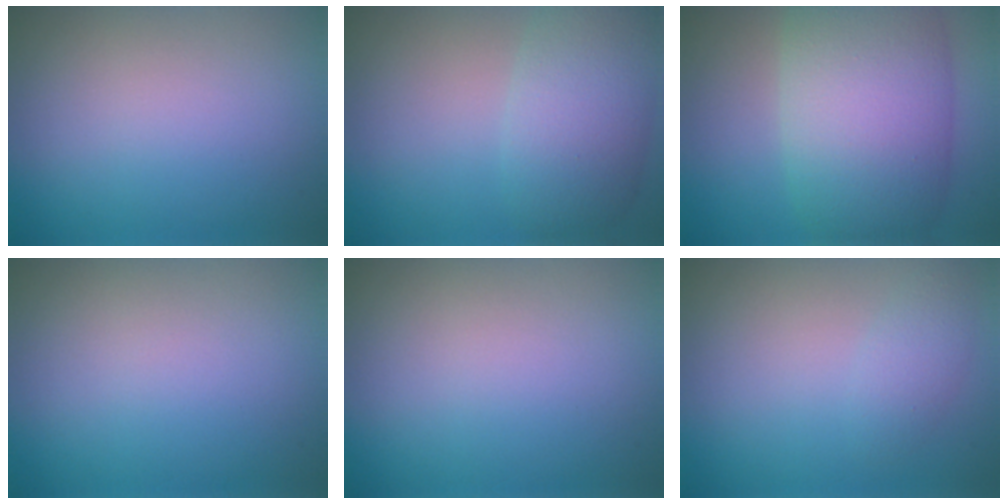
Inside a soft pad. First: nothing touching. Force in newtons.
{"total": 5.9, "press": 5.9, "slide": 0.1}
{"total": 11.3, "press": 11.3, "slide": 0.5}
{"total": 0.0}
{"total": 0.0}
{"total": 1.6, "press": 1.6, "slide": 0.1}